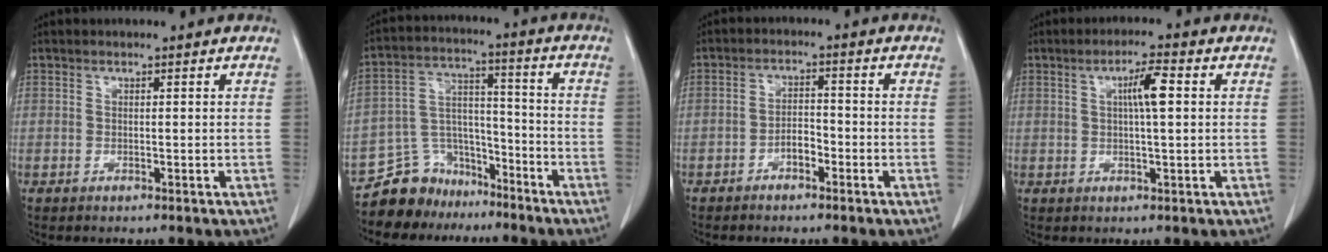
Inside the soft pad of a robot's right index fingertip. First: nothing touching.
{"total": 9.8, "force": [-7.9, 5.6, 0.8], "torque": [-0.018, 0.050, -0.139]}
{"total": 2.9, "force": [-1.7, 1.3, 1.9], "torque": [-0.029, 0.011, -0.033]}
{"total": 4.7, "force": [1.1, 0.4, 4.6], "torque": [-0.079, 0.006, 0.016]}